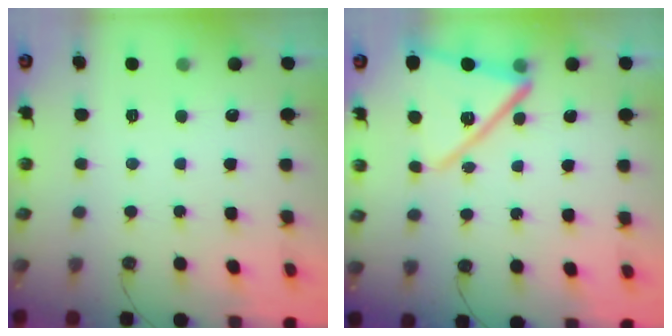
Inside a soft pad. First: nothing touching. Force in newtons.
{"total": 15.7, "press": 15.6, "slide": 1.0}